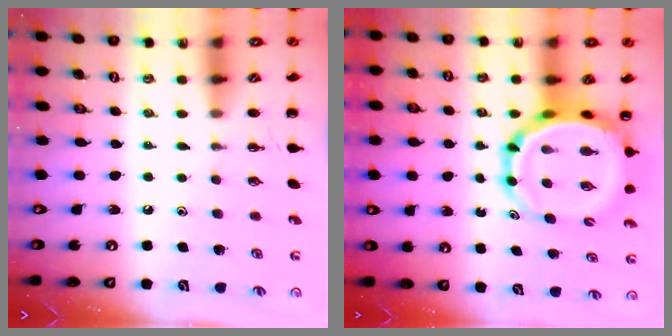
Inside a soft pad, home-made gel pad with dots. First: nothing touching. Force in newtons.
{"total": 10.5, "press": 10.0, "slide": 3.2}